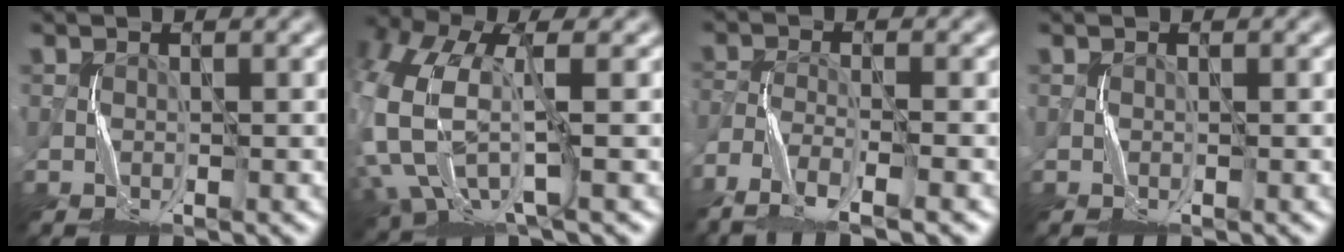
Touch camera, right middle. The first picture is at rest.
{"total": 8.4, "force": [0.1, 4.8, 6.9], "torque": [-0.186, -0.018, -0.004]}
{"total": 5.5, "force": [-5.0, 0.8, 2.3], "torque": [-0.042, -0.009, -0.095]}
{"total": 0.0}